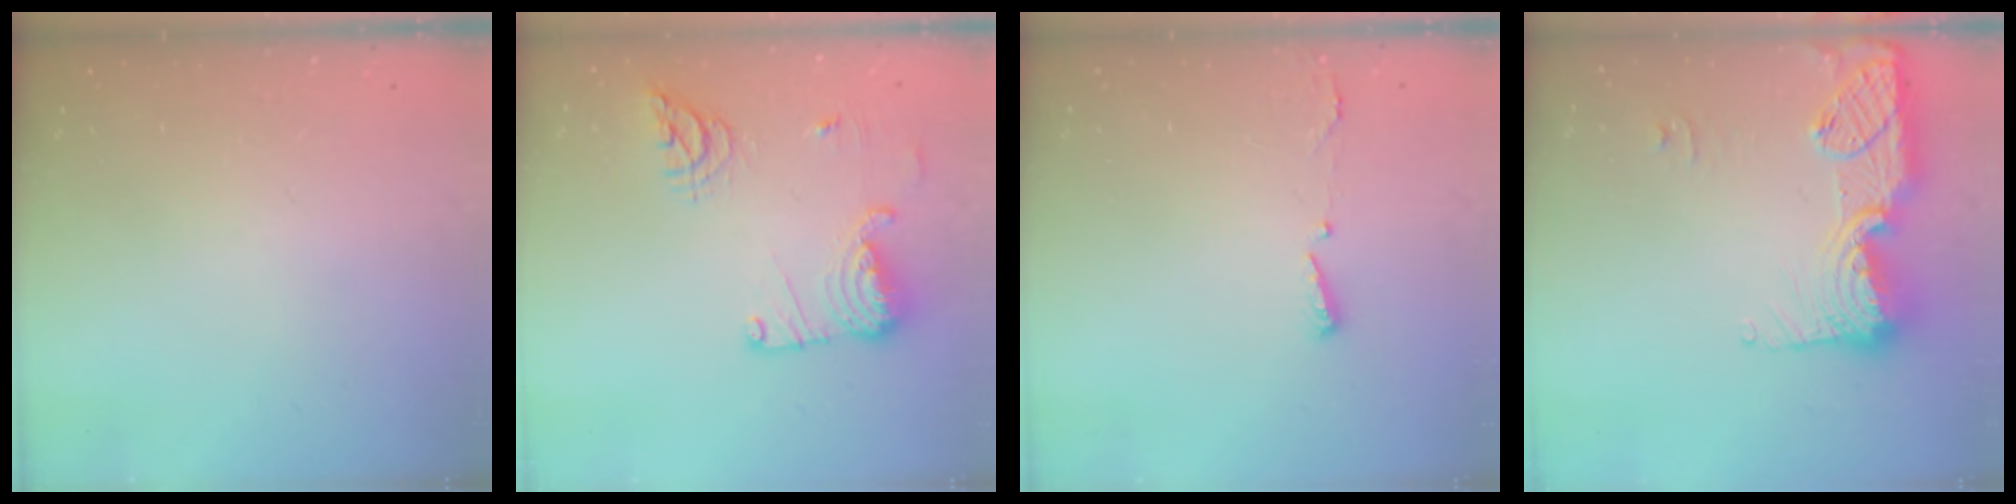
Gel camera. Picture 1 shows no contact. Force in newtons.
{"total": 17.5, "press": 16.1, "slide": 6.9}
{"total": 2.9, "press": 2.8, "slide": 0.6}
{"total": 16.5, "press": 16.5, "slide": 1.1}